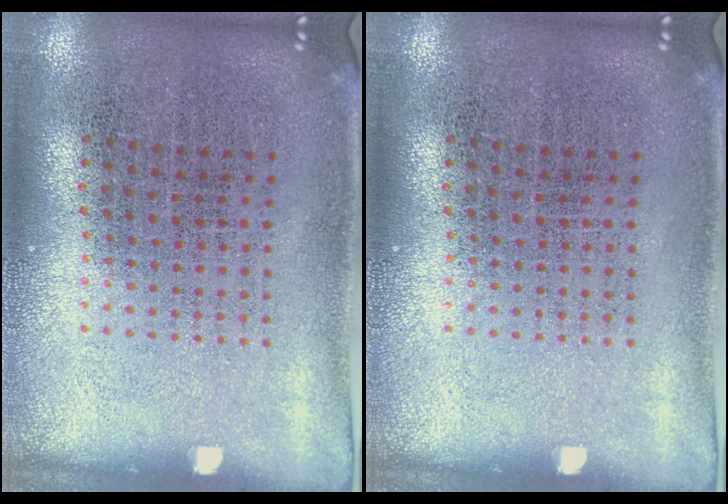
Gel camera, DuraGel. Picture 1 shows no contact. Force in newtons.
{"total": 0.0}